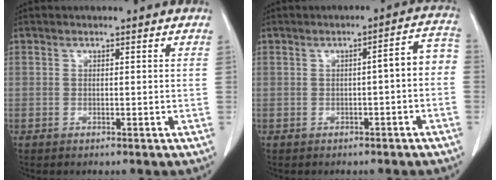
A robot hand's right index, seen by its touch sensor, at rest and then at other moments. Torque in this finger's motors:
{"motor_torque": [0.47, -0.15, 0.32, 0.05]}